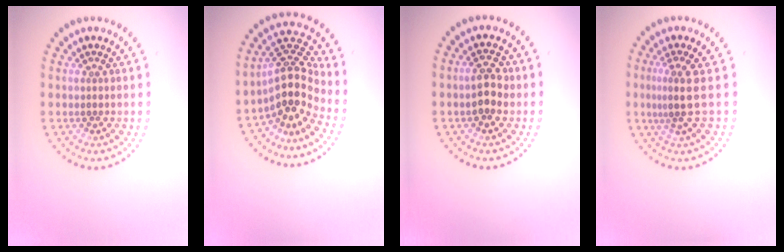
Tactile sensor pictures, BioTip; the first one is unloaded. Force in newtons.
{"total": 4.5, "press": 3.4, "slide": 3.0}
{"total": 2.7, "press": 2.6, "slide": 0.3}
{"total": 2.7, "press": 2.0, "slide": 1.9}